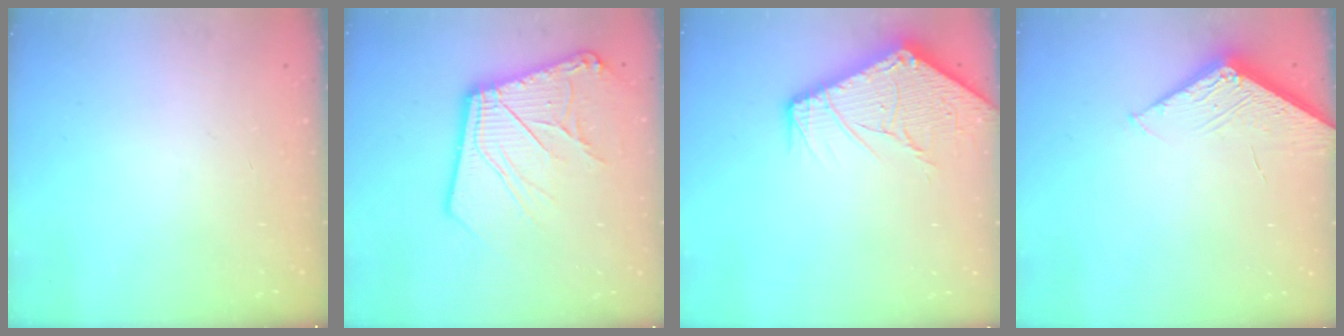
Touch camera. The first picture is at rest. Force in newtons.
{"total": 17.8, "press": 17.7, "slide": 2.3}
{"total": 16.7, "press": 16.7, "slide": 1.1}
{"total": 4.3, "press": 4.2, "slide": 0.4}